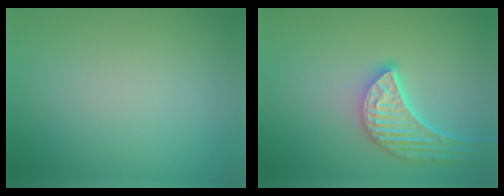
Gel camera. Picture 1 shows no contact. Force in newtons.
{"total": 5.1, "press": 4.2, "slide": 2.9}